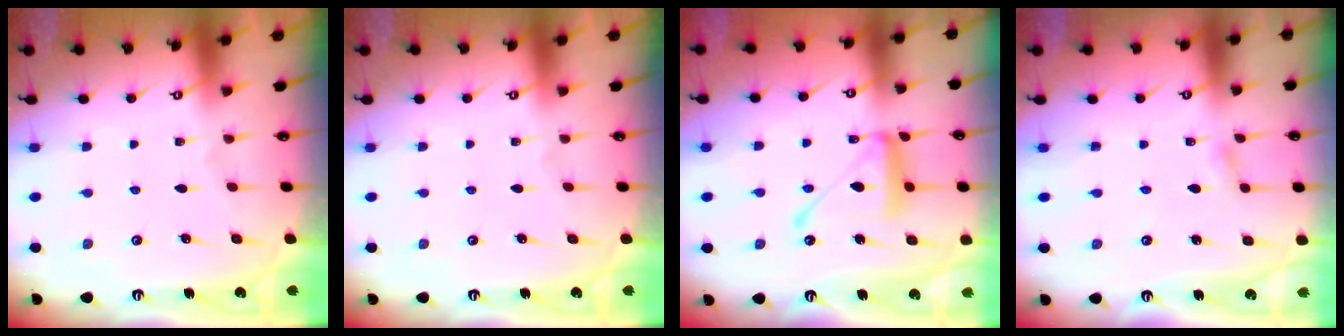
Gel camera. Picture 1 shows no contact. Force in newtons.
{"total": 0.0}
{"total": 17.2, "press": 17.1, "slide": 1.5}
{"total": 2.3, "press": 2.2, "slide": 0.2}